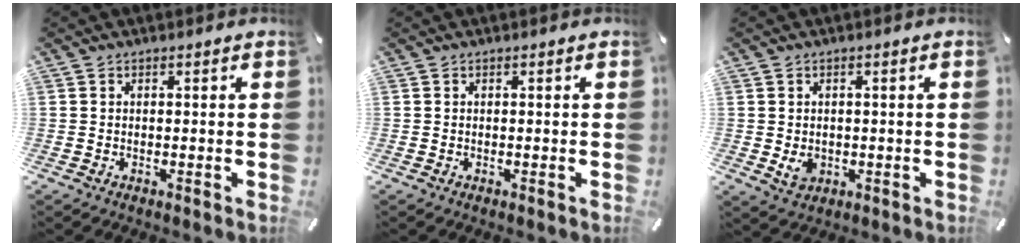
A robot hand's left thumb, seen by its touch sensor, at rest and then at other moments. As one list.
[{"total": 0.0}, {"total": 3.6, "force": [-0.4, 3.0, 1.9], "torque": [-0.032, 0.000, -0.007]}]